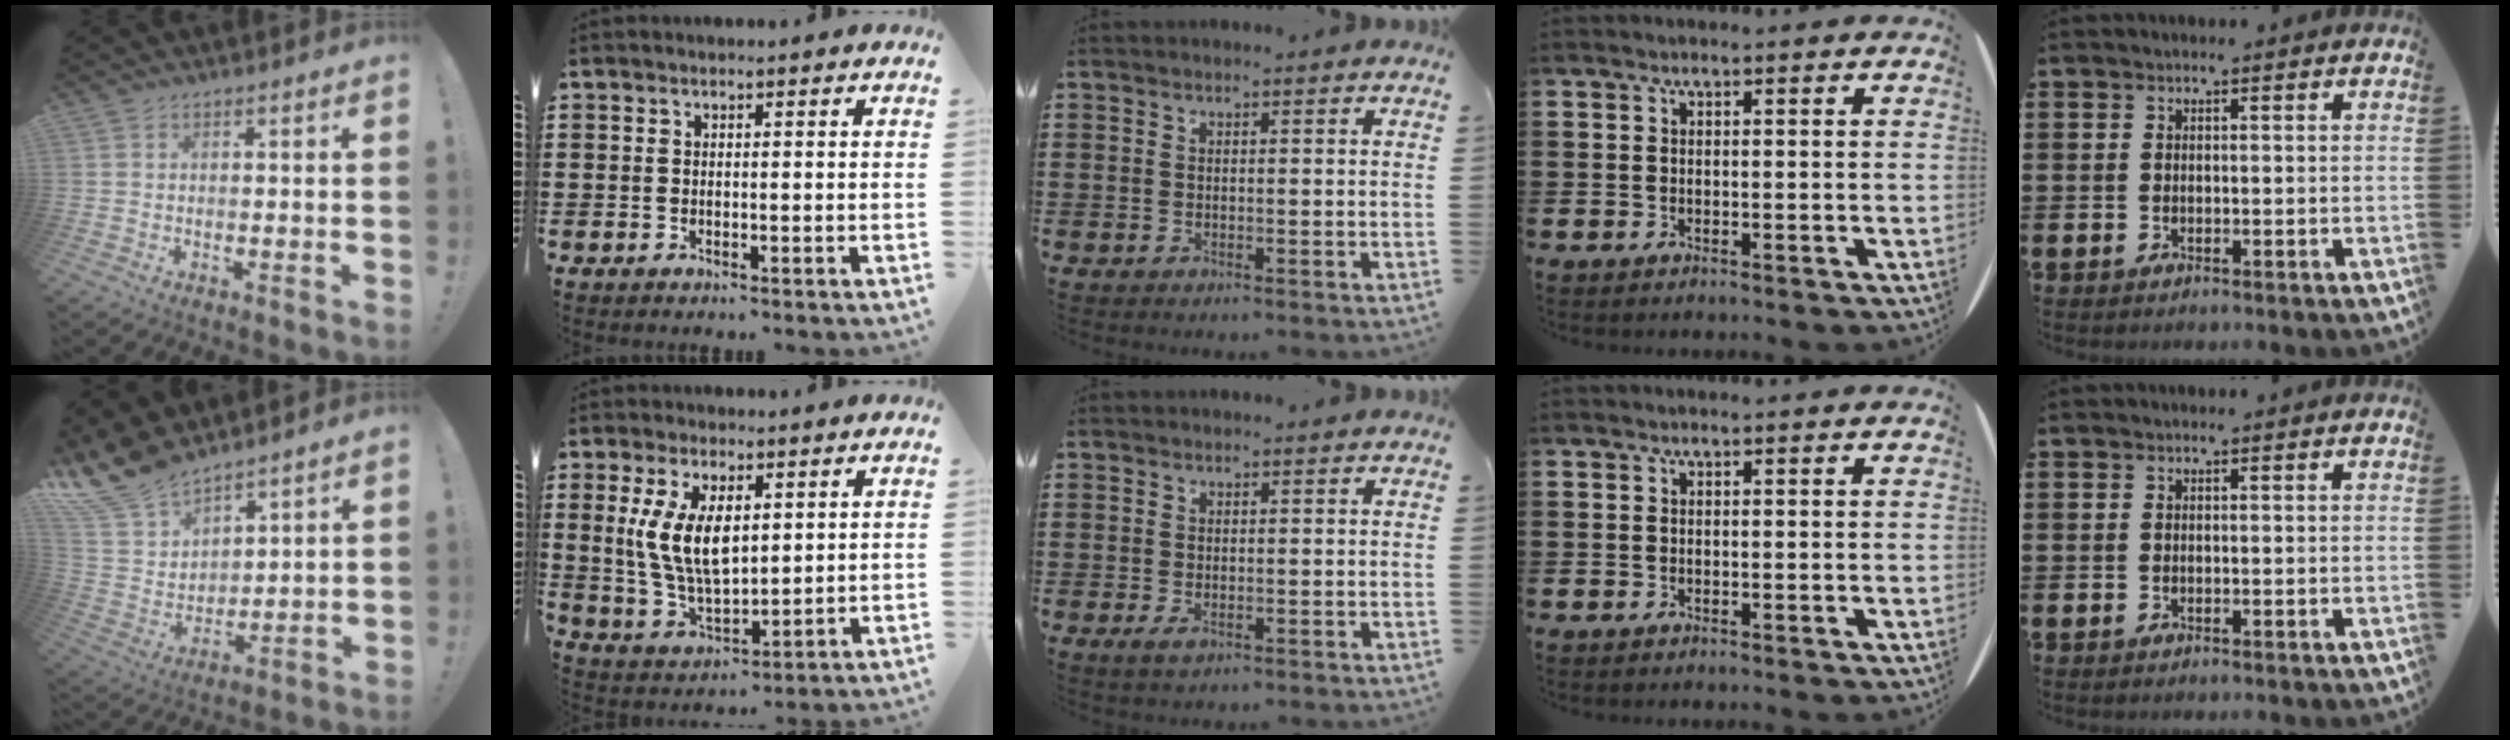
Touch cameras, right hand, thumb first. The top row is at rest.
{"thumb": {"total": 13.7, "force": [11.9, 5.6, 4.0], "torque": [-0.103, -0.088, 0.230]}, "index": {"total": 9.0, "force": [2.1, 4.5, 7.5], "torque": [-0.170, 0.003, 0.034]}, "middle": {"total": 0.9, "force": [-0.2, 0.6, 0.6], "torque": [-0.014, 0.001, -0.004]}}